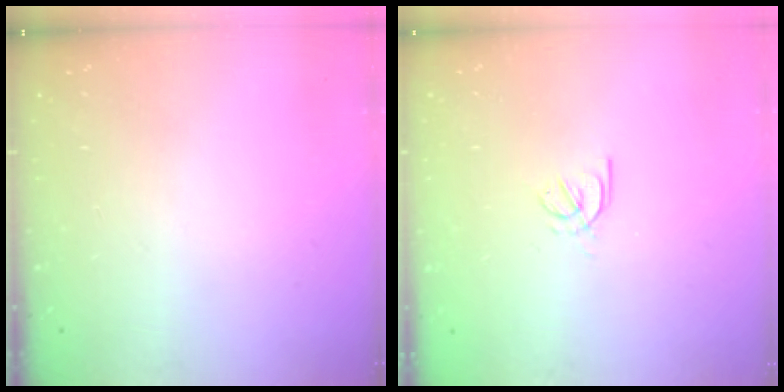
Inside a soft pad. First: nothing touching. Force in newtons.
{"total": 1.7, "press": 1.6, "slide": 0.5}